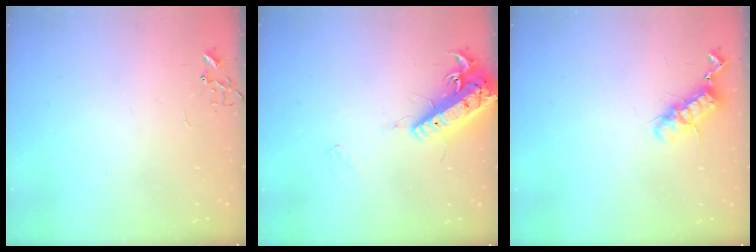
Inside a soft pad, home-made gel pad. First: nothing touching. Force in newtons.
{"total": 17.1, "press": 16.8, "slide": 3.3}
{"total": 11.0, "press": 10.9, "slide": 1.1}